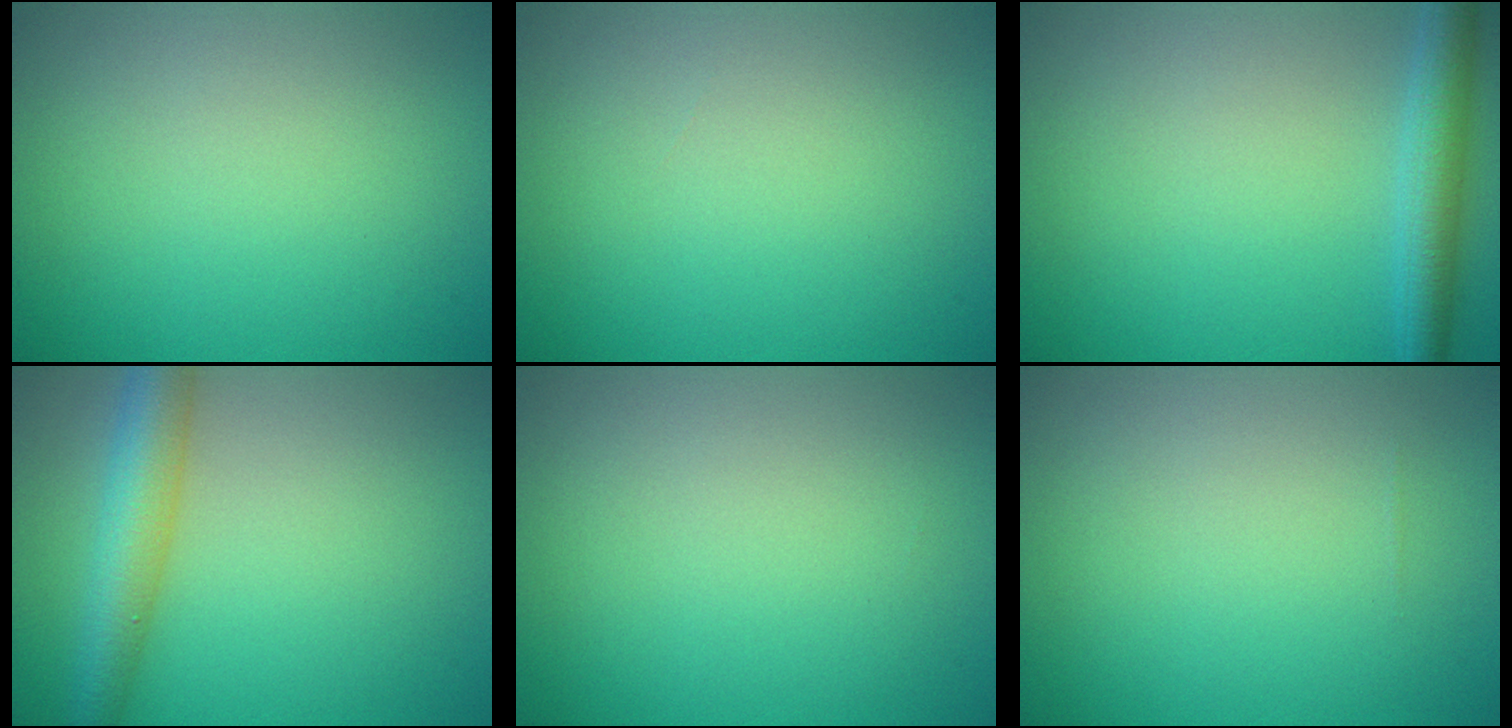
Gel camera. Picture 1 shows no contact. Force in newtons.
{"total": 0.0}
{"total": 3.5, "press": 3.5, "slide": 0.1}
{"total": 5.2, "press": 5.2, "slide": 0.1}
{"total": 0.0}
{"total": 0.0}